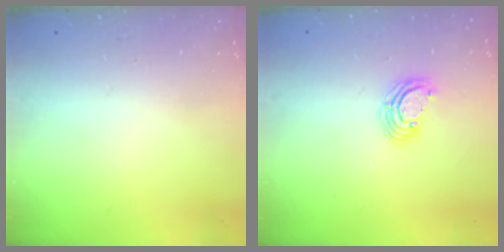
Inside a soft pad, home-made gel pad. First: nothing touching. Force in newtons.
{"total": 4.0, "press": 3.9, "slide": 0.2}